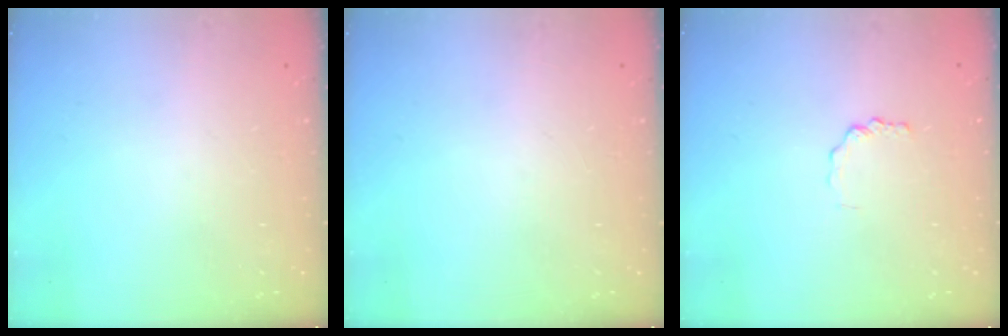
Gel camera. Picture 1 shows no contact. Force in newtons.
{"total": 0.0}
{"total": 1.8, "press": 1.8, "slide": 0.3}